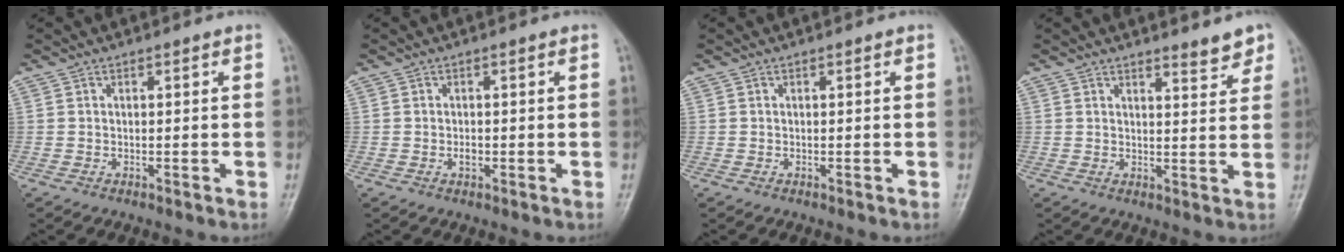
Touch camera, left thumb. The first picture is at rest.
{"total": 1.2, "force": [-0.3, 0.7, 0.9], "torque": [-0.012, 0.001, -0.004]}
{"total": 0.0}
{"total": 3.9, "force": [3.2, 1.0, 1.9], "torque": [-0.010, -0.026, 0.042]}